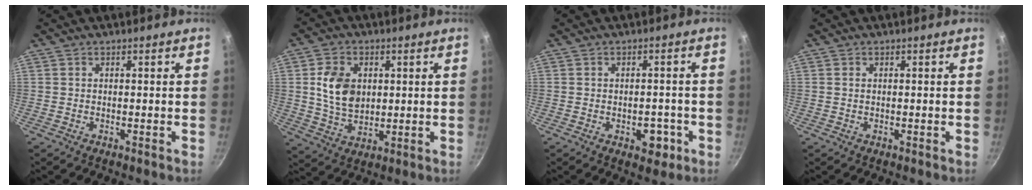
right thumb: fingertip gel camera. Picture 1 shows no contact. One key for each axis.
{"total": 11.0, "fx": 2.5, "fy": 8.4, "fz": 6.6, "tx": -0.092, "ty": -0.021, "tz": 0.056}
{"total": 4.9, "fx": -1.9, "fy": 3.0, "fz": 3.3, "tx": -0.017, "ty": 0.013, "tz": -0.019}
{"total": 0.6, "fx": 0.2, "fy": 0.4, "fz": 0.4, "tx": -0.007, "ty": 0.001, "tz": 0.004}